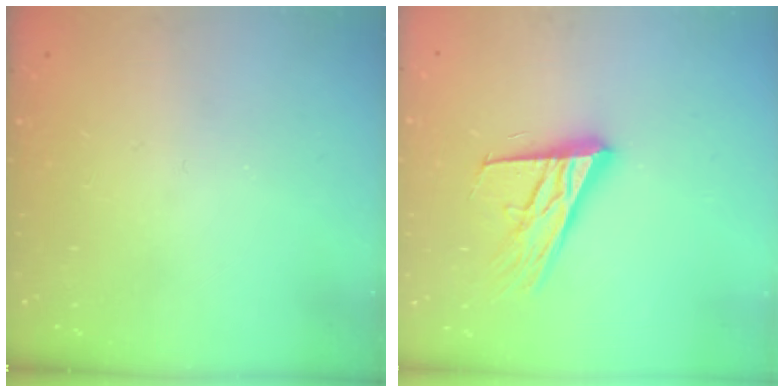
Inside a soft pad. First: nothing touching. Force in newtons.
{"total": 18.0, "press": 17.5, "slide": 3.9}